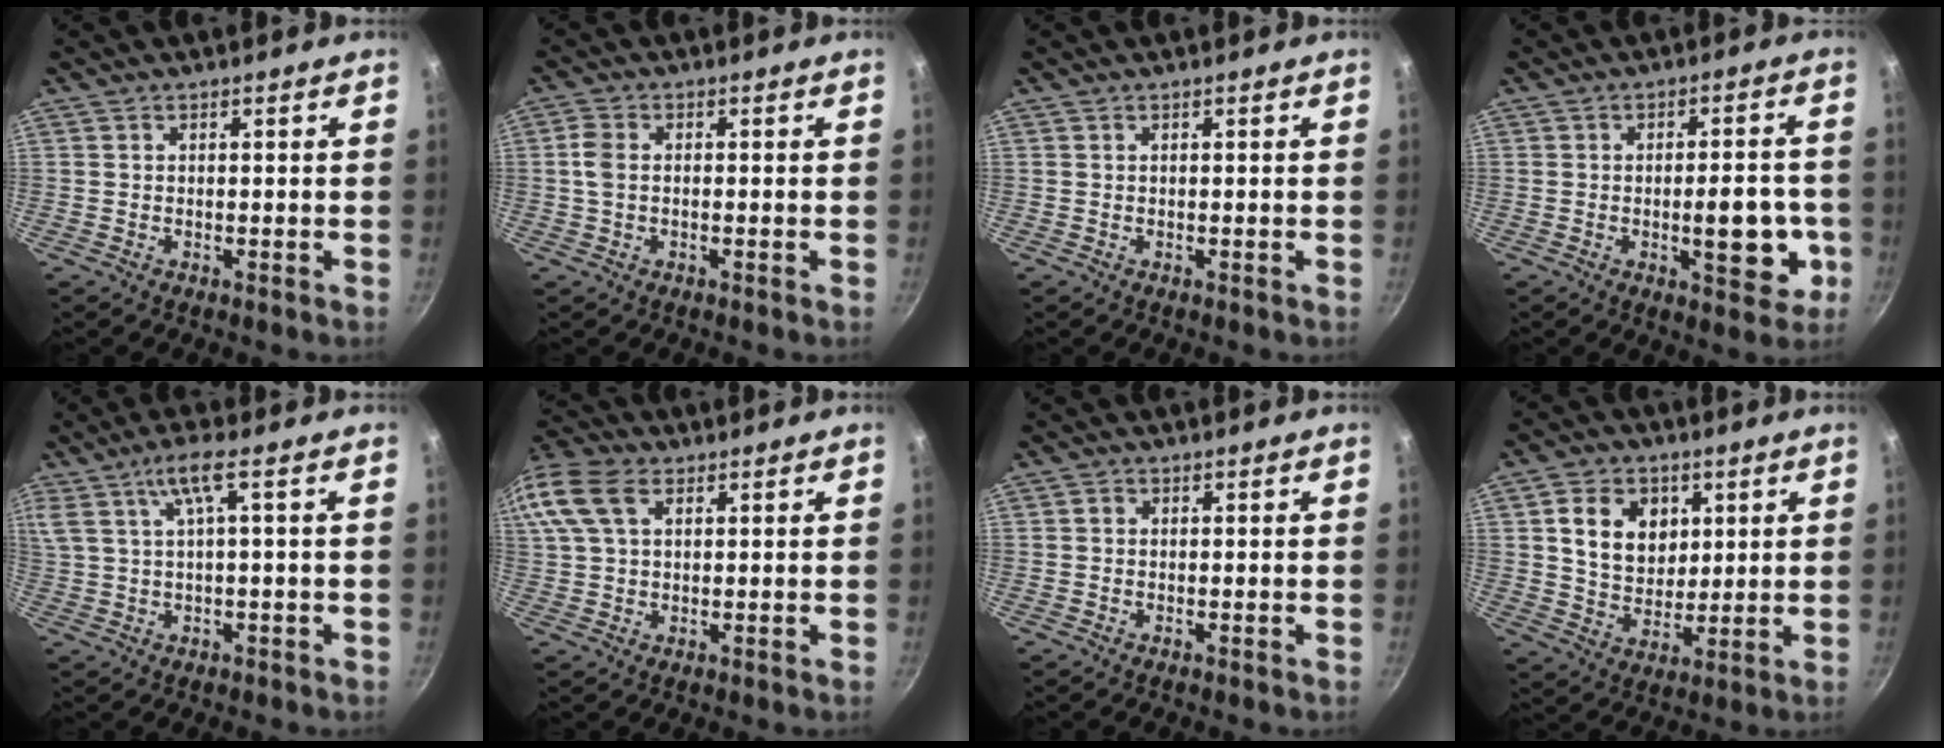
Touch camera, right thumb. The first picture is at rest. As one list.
[{"total": 3.5, "force": [-0.4, 2.2, 2.7], "torque": [-0.061, 0.012, -0.013]}, {"total": 0.0}, {"total": 10.6, "force": [-2.5, 4.6, 9.2], "torque": [-0.094, 0.012, -0.030]}, {"total": 7.0, "force": [2.4, 1.4, 6.5], "torque": [-0.132, 0.008, 0.052]}, {"total": 15.8, "force": [6.0, 10.4, 10.3], "torque": [-0.246, 0.043, 0.108]}, {"total": 0.8, "force": [-0.1, 0.7, 0.4], "torque": [-0.004, 0.005, -0.003]}, {"total": 11.1, "force": [3.2, 8.7, 6.1], "torque": [-0.071, -0.012, 0.056]}]